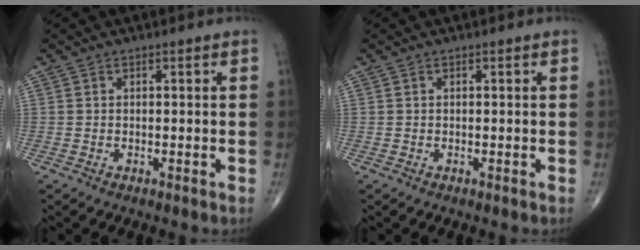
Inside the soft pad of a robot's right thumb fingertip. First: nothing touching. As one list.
[{"total": 0.0}]